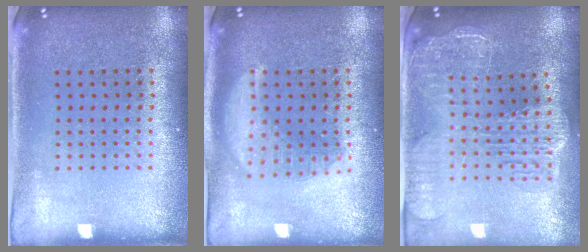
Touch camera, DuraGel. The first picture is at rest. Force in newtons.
{"total": 1.9, "press": 1.9, "slide": 0.2}
{"total": 2.8, "press": 2.4, "slide": 1.6}